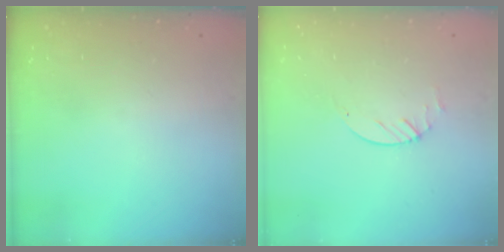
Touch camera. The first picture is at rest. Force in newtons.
{"total": 1.9, "press": 1.9, "slide": 0.3}